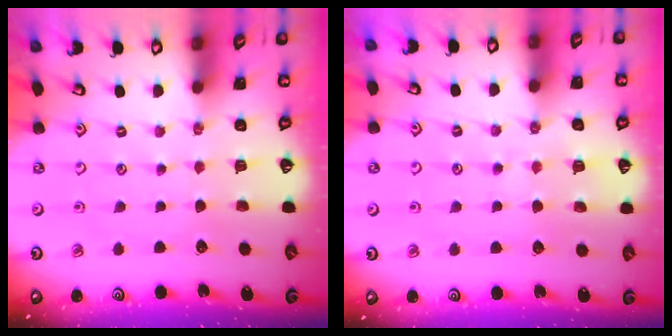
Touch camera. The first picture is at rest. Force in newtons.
{"total": 7.0, "press": 7.0, "slide": 0.5}